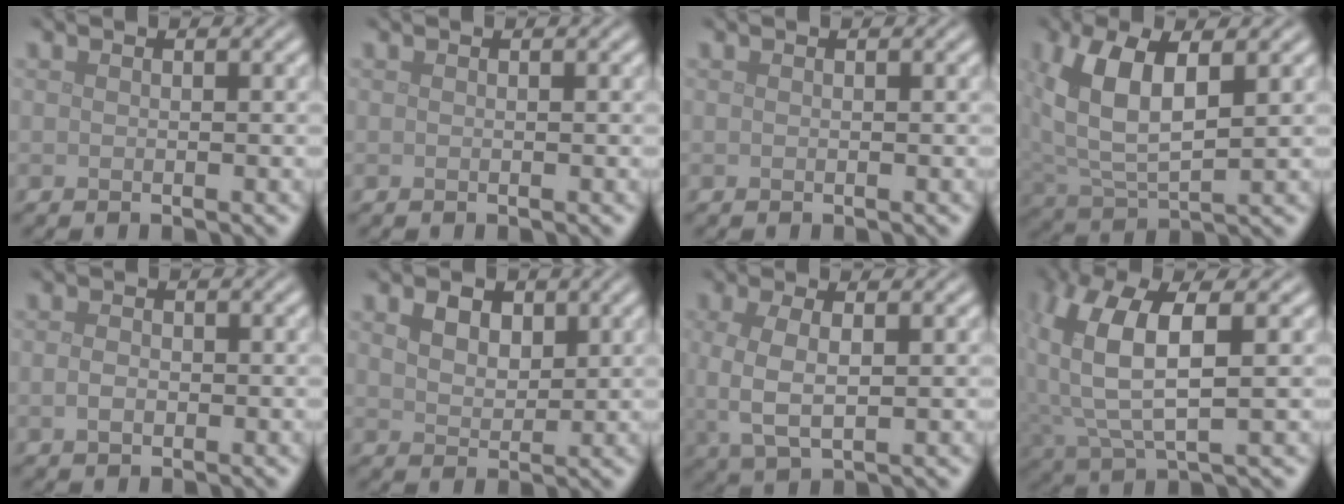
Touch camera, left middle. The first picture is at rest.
{"total": 0.0}
{"total": 0.0}
{"total": 7.0, "force": [2.4, 3.3, 5.6], "torque": [-0.123, 0.005, 0.044]}
{"total": 1.4, "force": [-0.3, 1.0, 0.9], "torque": [-0.020, -0.001, -0.008]}
{"total": 2.9, "force": [1.4, 1.9, 1.7], "torque": [-0.035, 0.000, 0.023]}
{"total": 3.9, "force": [0.0, 1.7, 3.5], "torque": [-0.085, -0.004, 0.001]}
{"total": 7.4, "force": [1.7, 2.7, 6.7], "torque": [-0.146, 0.005, 0.030]}